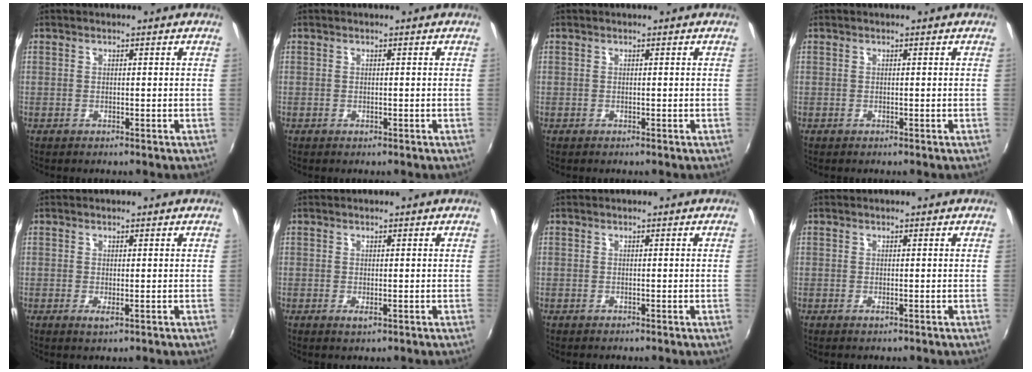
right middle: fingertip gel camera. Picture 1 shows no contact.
{"total": 0.0}
{"total": 0.0}
{"total": 0.0}
{"total": 1.2, "force": [-0.1, 0.1, 1.2], "torque": [-0.022, -0.003, -0.002]}
{"total": 1.1, "force": [-0.2, 0.3, 1.1], "torque": [-0.019, -0.002, -0.002]}
{"total": 0.0}
{"total": 0.5, "force": [-0.2, -0.1, 0.5], "torque": [-0.007, 0.003, -0.003]}